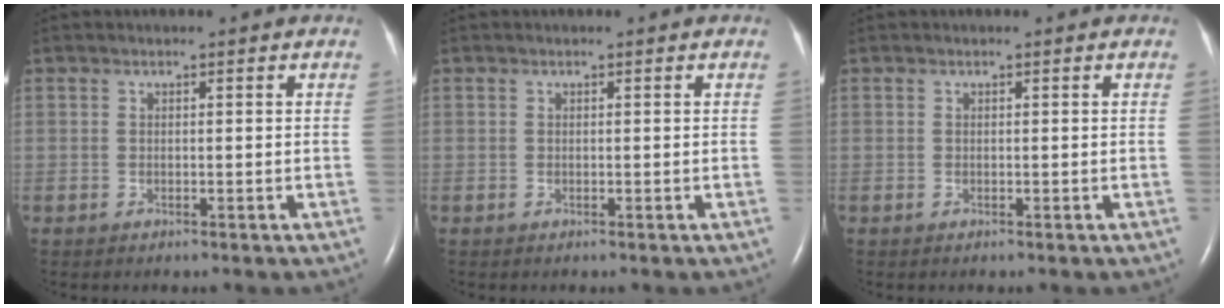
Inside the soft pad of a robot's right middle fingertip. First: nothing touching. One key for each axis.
{"total": 0.0}
{"total": 0.0}